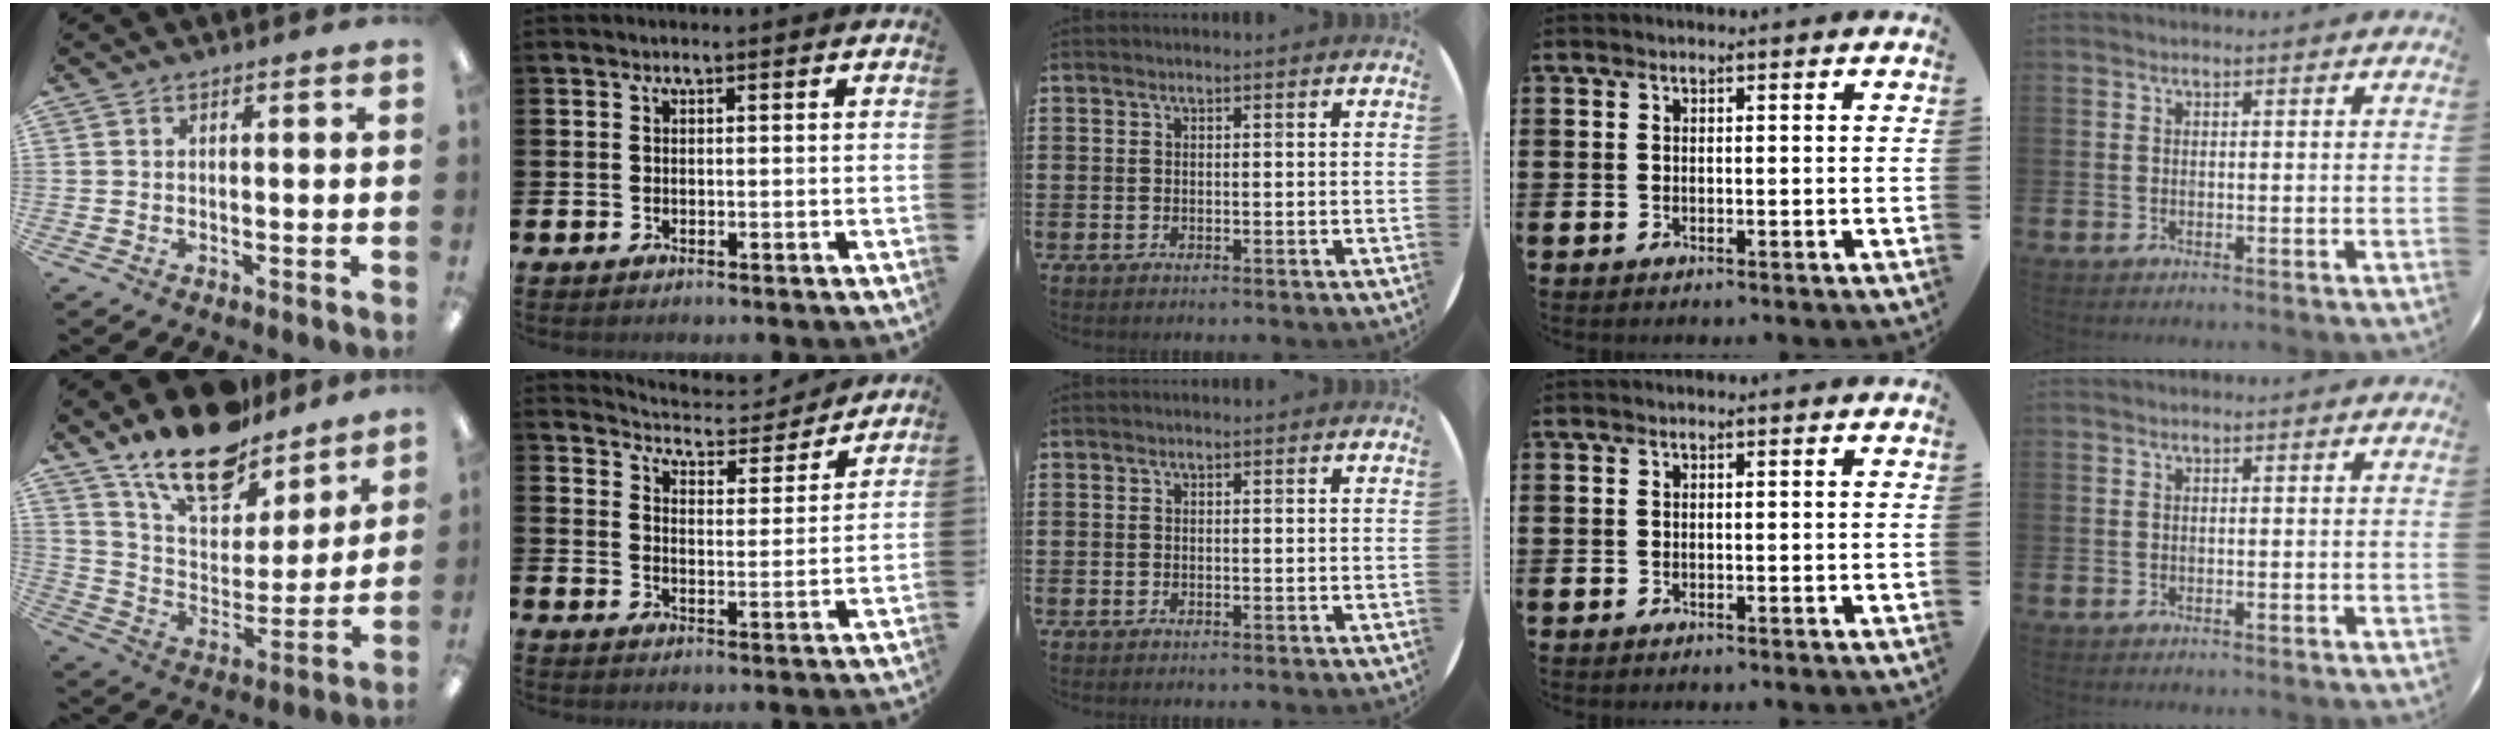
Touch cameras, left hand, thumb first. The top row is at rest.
{"thumb": {"total": 19.2, "force": [15.1, 8.3, 8.5], "torque": [-0.154, -0.096, 0.267]}, "index": {"total": 5.2, "force": [5.0, 1.1, 0.2], "torque": [-0.030, -0.042, 0.084]}}